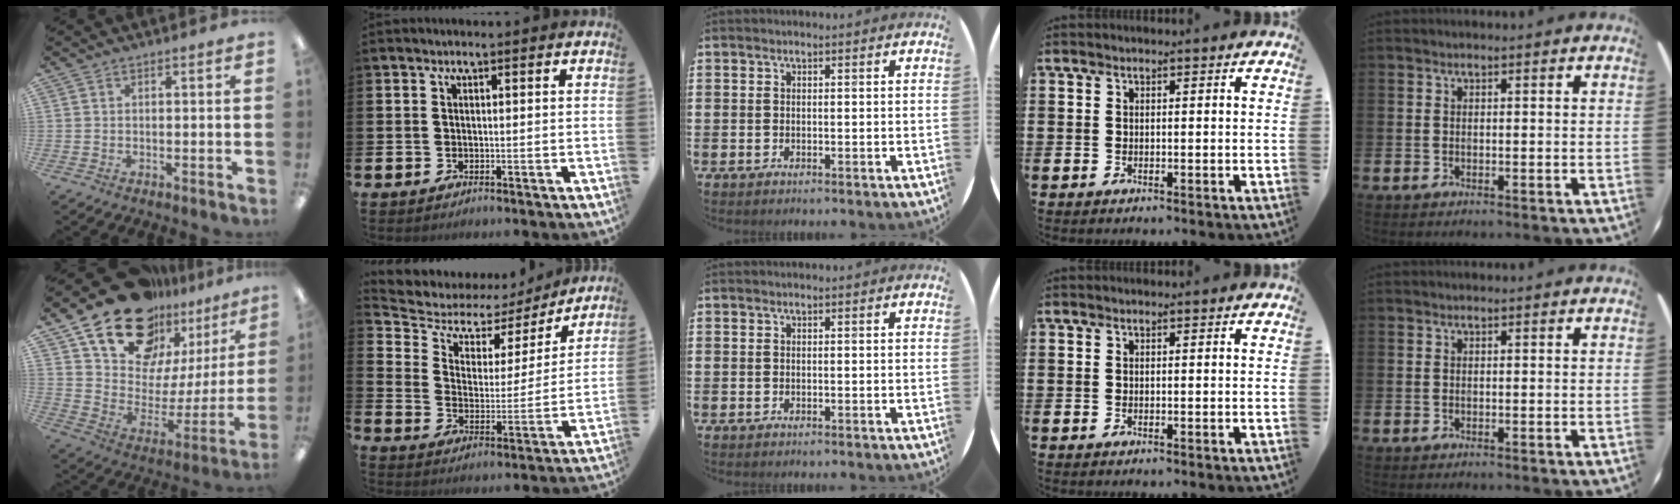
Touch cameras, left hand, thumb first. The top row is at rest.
{"thumb": {"total": 22.0, "force": [17.0, 11.6, 7.8], "torque": [-0.142, -0.112, 0.311]}, "index": {"total": 5.9, "force": [4.6, 3.4, 1.5], "torque": [-0.061, -0.033, 0.070]}}